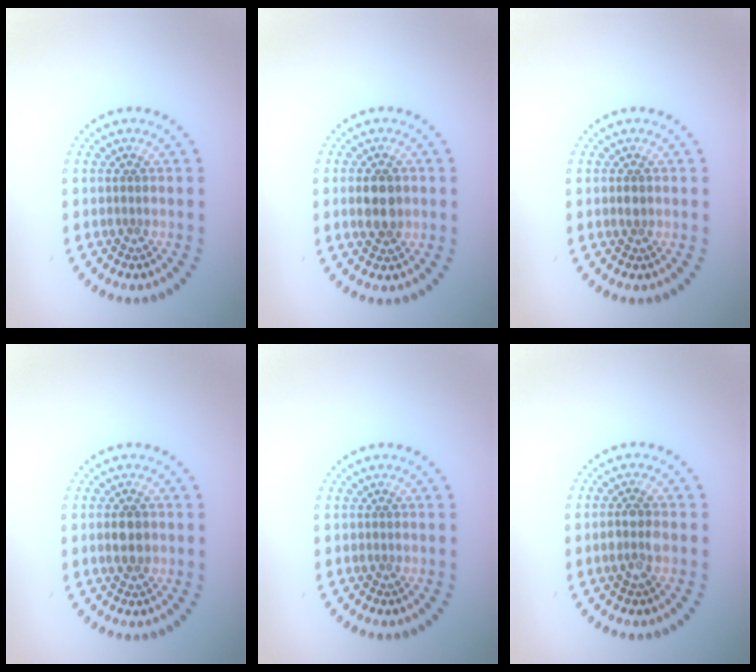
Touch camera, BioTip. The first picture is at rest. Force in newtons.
{"total": 3.1, "press": 3.1, "slide": 0.1}
{"total": 1.0, "press": 1.0, "slide": 0.1}
{"total": 1.8, "press": 1.8, "slide": 0.1}
{"total": 0.0}
{"total": 2.2, "press": 2.1, "slide": 0.7}